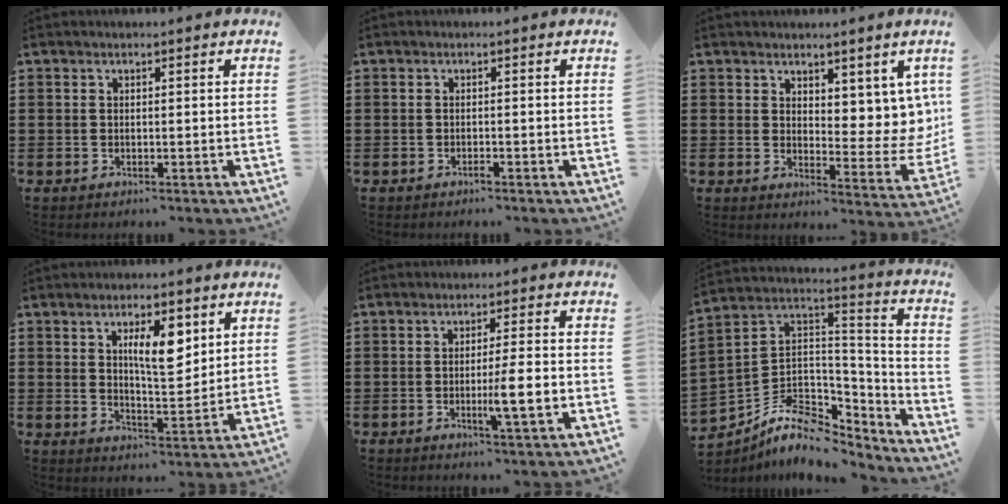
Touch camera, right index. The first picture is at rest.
{"total": 0.7, "force": [-0.5, 0.0, 0.4], "torque": [-0.010, -0.002, -0.009]}
{"total": 5.9, "force": [4.4, 3.5, 1.8], "torque": [-0.035, -0.025, 0.083]}
{"total": 7.6, "force": [3.2, 2.7, 6.3], "torque": [-0.099, -0.006, 0.048]}
{"total": 6.2, "force": [-1.5, 0.3, 6.0], "torque": [-0.098, -0.010, -0.026]}
{"total": 8.9, "force": [-6.1, 5.3, 3.9], "torque": [-0.087, 0.004, -0.111]}